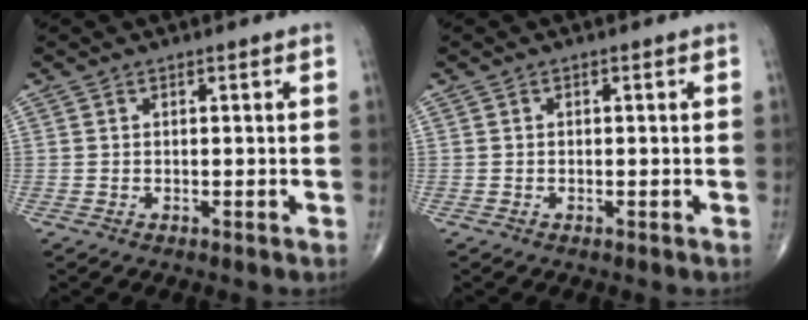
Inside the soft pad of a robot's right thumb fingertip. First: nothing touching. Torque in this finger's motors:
{"motor_torque": [-0.39, -0.35, -0.26, 0.00, -0.04]}